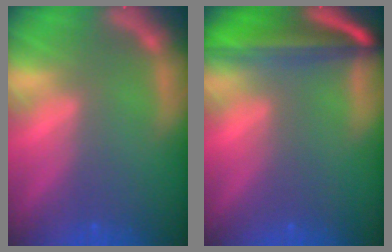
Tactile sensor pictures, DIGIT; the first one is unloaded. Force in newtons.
{"total": 9.5}